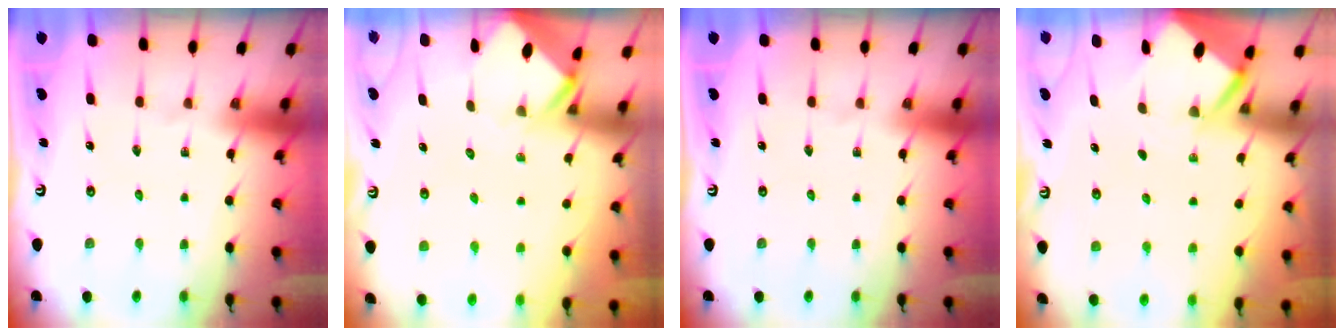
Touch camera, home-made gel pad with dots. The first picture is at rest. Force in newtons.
{"total": 2.6, "press": 2.6, "slide": 0.1}
{"total": 0.0}
{"total": 2.6, "press": 2.5, "slide": 0.3}